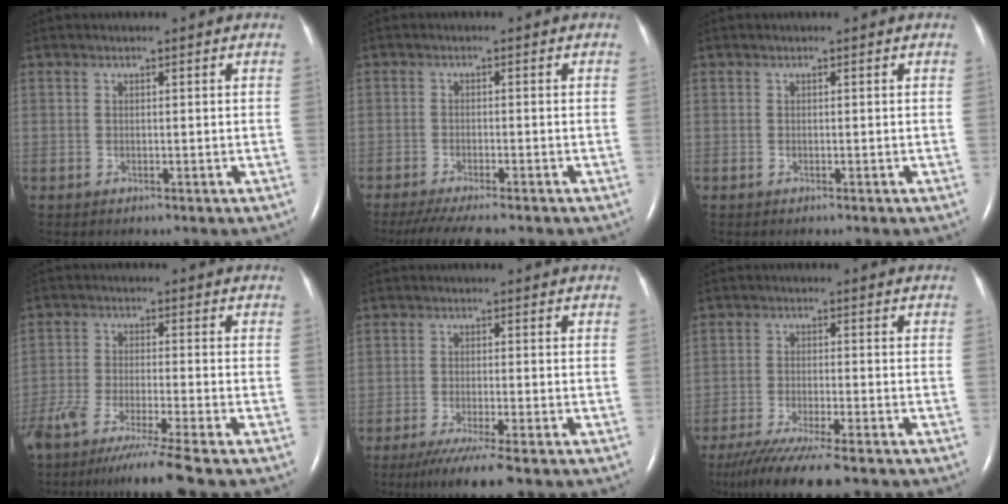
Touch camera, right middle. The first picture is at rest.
{"total": 9.0, "force": [-7.7, 1.0, 4.7], "torque": [-0.068, -0.018, -0.118]}
{"total": 0.0}
{"total": 13.3, "force": [-10.8, -1.7, 7.5], "torque": [-0.122, -0.053, -0.178]}
{"total": 7.0, "force": [-5.1, -0.3, 4.7], "torque": [-0.077, -0.019, -0.084]}
{"total": 11.0, "force": [-8.8, 0.2, 6.6], "torque": [-0.107, -0.030, -0.142]}